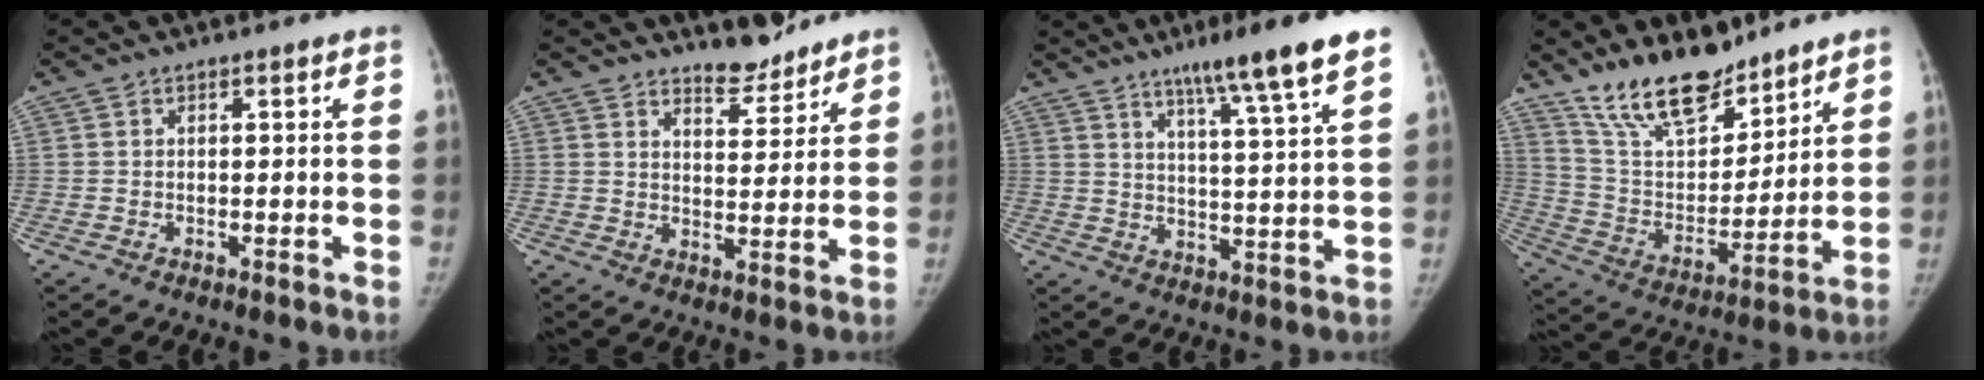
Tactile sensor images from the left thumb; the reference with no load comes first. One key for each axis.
{"total": 5.9, "fx": 5.4, "fy": 1.7, "fz": 1.4, "tx": -0.001, "ty": -0.049, "tz": 0.090}
{"total": 12.8, "fx": 8.6, "fy": 0.1, "fz": 9.5, "tx": -0.146, "ty": -0.039, "tz": 0.131}
{"total": 16.4, "fx": 13.2, "fy": 6.4, "fz": 7.3, "tx": -0.089, "ty": -0.078, "tz": 0.245}